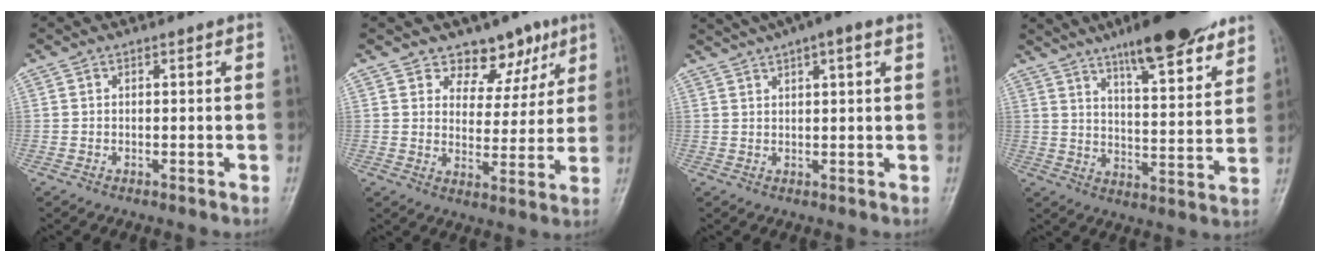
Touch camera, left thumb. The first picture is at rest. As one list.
[{"total": 8.9, "force": [6.1, 5.8, 2.8], "torque": [0.007, -0.030, 0.091]}, {"total": 9.8, "force": [6.4, 2.2, 7.1], "torque": [-0.105, 0.027, 0.096]}, {"total": 18.4, "force": [12.8, 4.4, 12.5], "torque": [-0.151, -0.062, 0.194]}]